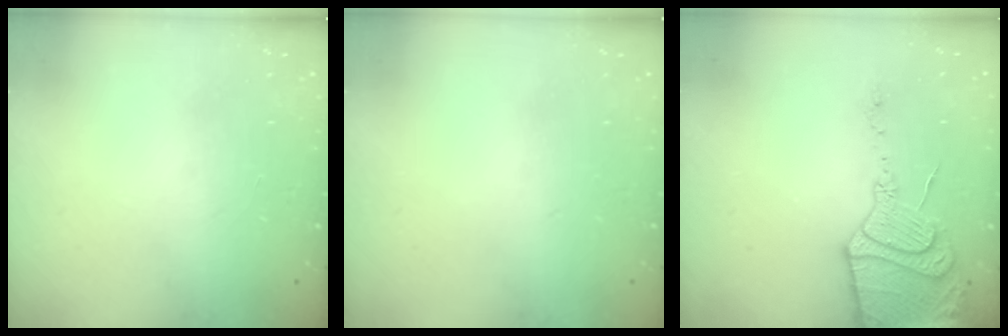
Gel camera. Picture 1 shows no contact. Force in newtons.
{"total": 0.0}
{"total": 19.2, "press": 19.1, "slide": 1.6}